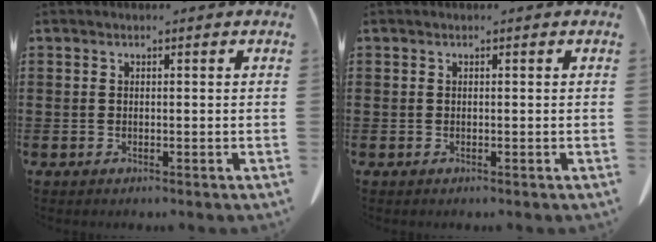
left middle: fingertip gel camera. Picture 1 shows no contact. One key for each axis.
{"total": 0.0}